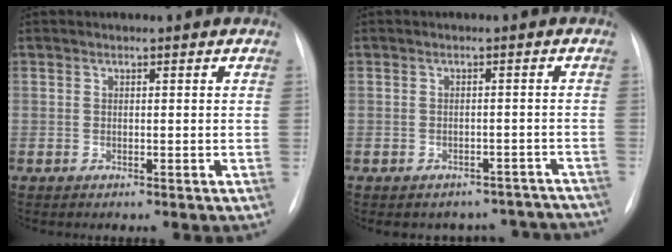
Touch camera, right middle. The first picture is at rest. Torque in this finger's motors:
{"motor_torque": [0.53, -0.64, 0.05, 0.02]}